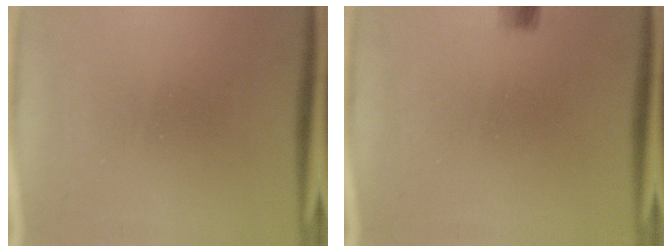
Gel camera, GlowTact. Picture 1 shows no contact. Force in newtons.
{"total": 1.6}